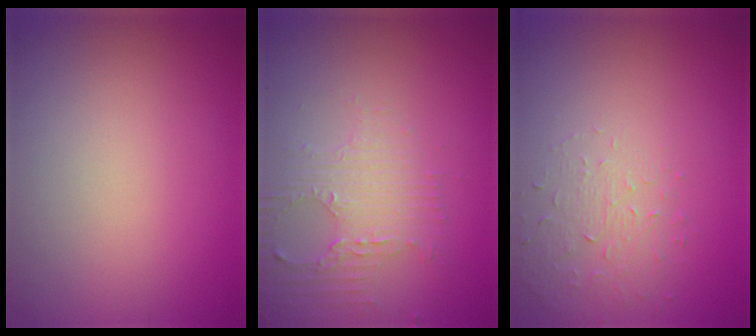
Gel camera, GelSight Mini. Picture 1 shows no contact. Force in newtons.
{"total": 3.8, "press": 2.7, "slide": 2.7}
{"total": 1.6, "press": 0.9, "slide": 1.3}